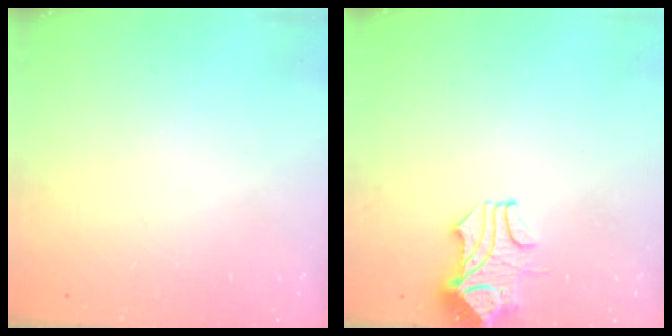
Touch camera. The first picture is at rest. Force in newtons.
{"total": 2.2, "press": 1.9, "slide": 1.1}